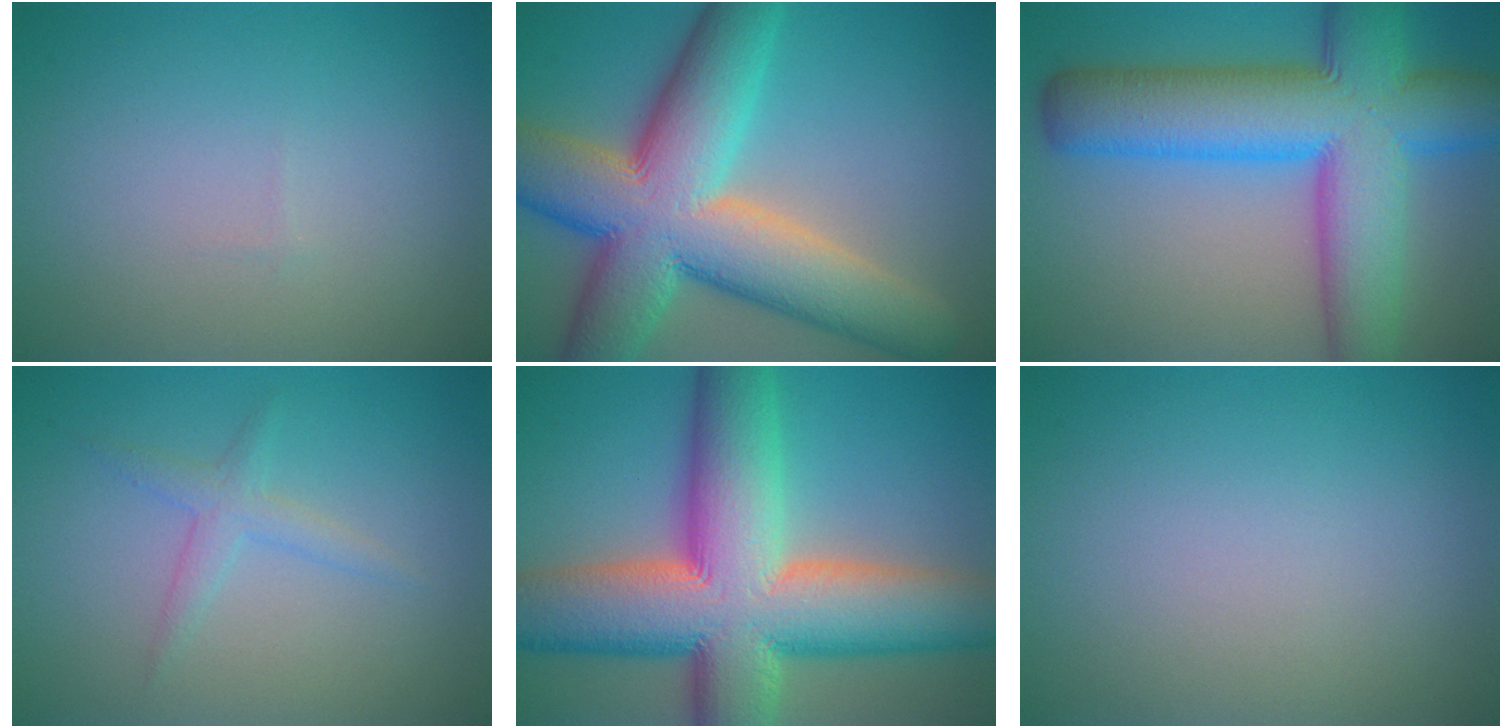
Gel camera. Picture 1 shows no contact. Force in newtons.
{"total": 14.2, "press": 14.1, "slide": 0.8}
{"total": 13.3, "press": 13.3, "slide": 0.3}
{"total": 1.8, "press": 1.8, "slide": 0.1}
{"total": 16.5, "press": 16.5, "slide": 0.9}
{"total": 0.0}